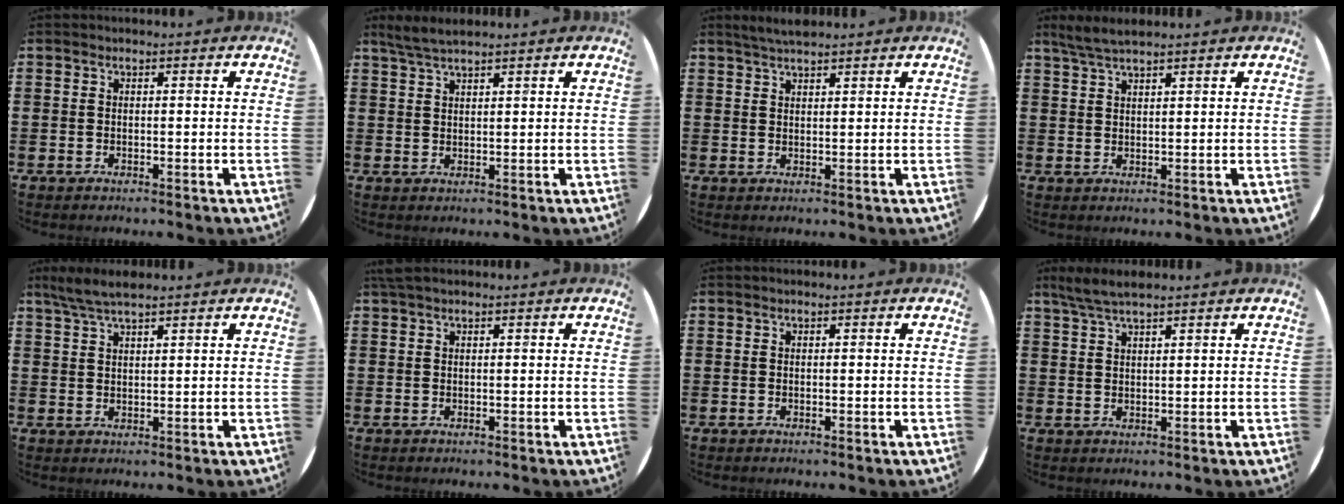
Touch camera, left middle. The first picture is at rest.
{"total": 2.8, "force": [2.4, 0.2, 1.4], "torque": [-0.030, 0.003, 0.044]}
{"total": 2.6, "force": [2.4, 0.3, 1.0], "torque": [-0.021, 0.002, 0.044]}
{"total": 3.1, "force": [2.7, 0.2, 1.5], "torque": [-0.032, 0.002, 0.049]}
{"total": 4.0, "force": [3.5, 0.4, 2.0], "torque": [-0.046, 0.000, 0.063]}
{"total": 0.8, "force": [0.7, 0.1, 0.4], "torque": [-0.008, 0.003, 0.013]}
{"total": 0.0}
{"total": 3.6, "force": [3.1, 0.3, 1.8], "torque": [-0.041, 0.001, 0.057]}